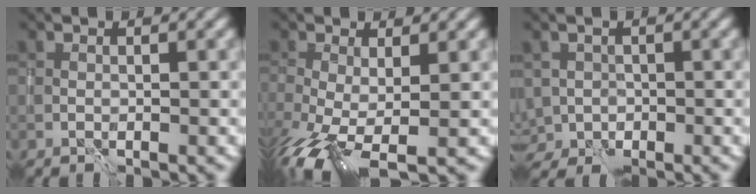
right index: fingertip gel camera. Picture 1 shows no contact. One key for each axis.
{"total": 6.7, "fx": -2.8, "fy": 3.1, "fz": 5.2, "tx": -0.122, "ty": -0.031, "tz": -0.050}
{"total": 3.8, "fx": -1.9, "fy": 3.2, "fz": 0.8, "tx": 0.000, "ty": -0.009, "tz": -0.033}